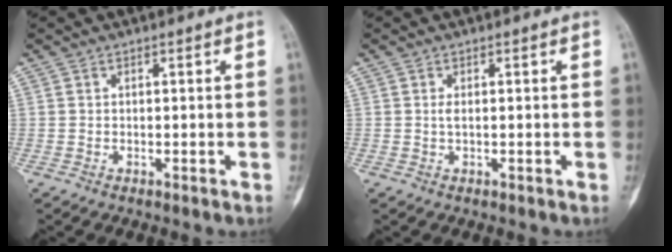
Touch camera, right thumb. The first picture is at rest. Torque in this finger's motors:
{"motor_torque": [0.36, 0.14, 0.25, -0.27, 0.13]}